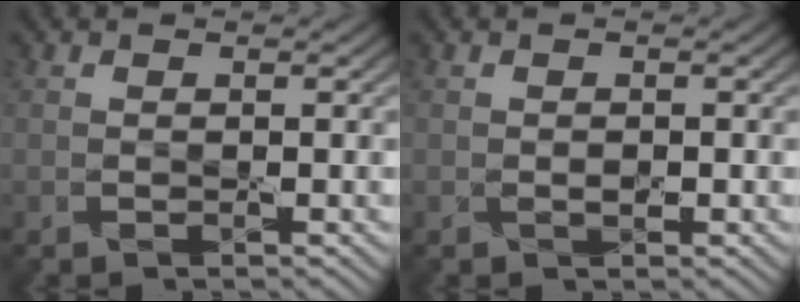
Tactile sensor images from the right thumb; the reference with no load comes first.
{"total": 1.2, "force": [-0.3, 0.8, 0.8], "torque": [-0.013, -0.003, -0.006]}